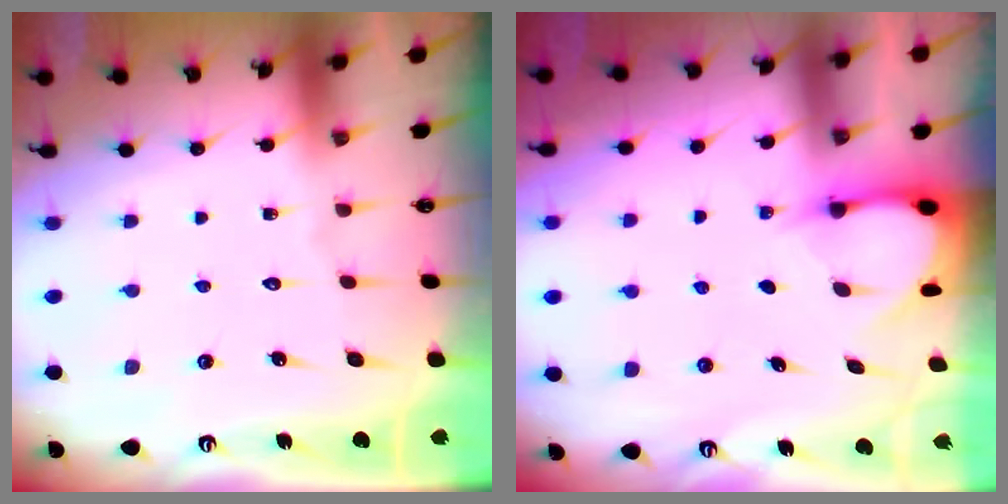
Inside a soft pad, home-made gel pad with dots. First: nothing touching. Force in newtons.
{"total": 3.1, "press": 3.1, "slide": 0.4}